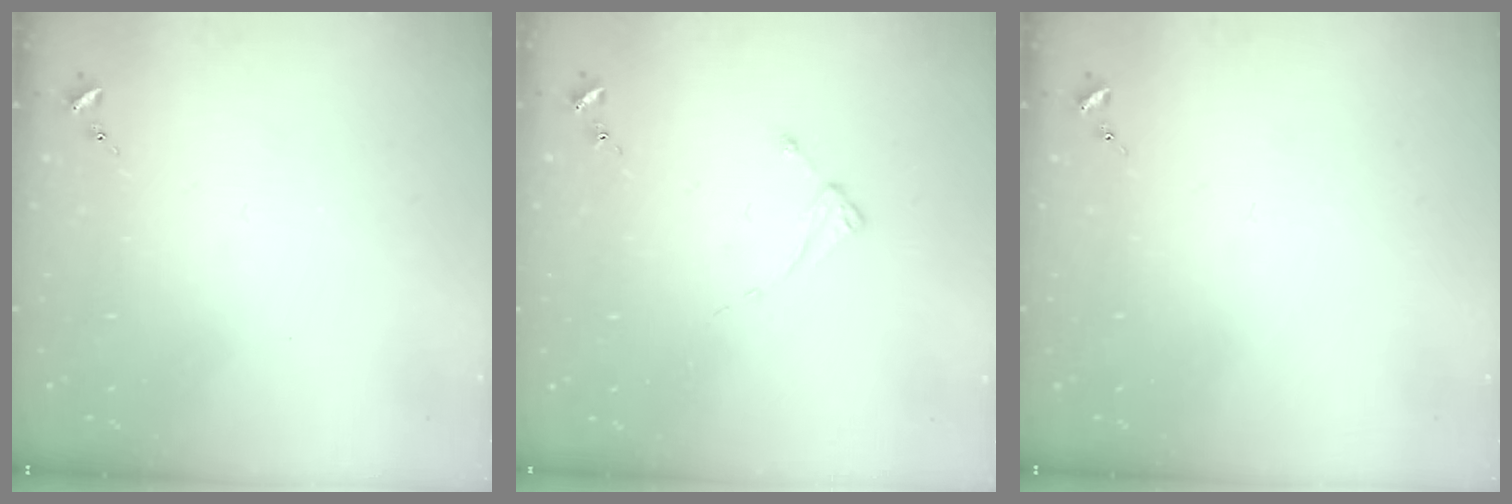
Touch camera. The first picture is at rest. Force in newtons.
{"total": 2.0, "press": 2.0, "slide": 0.3}
{"total": 0.0}